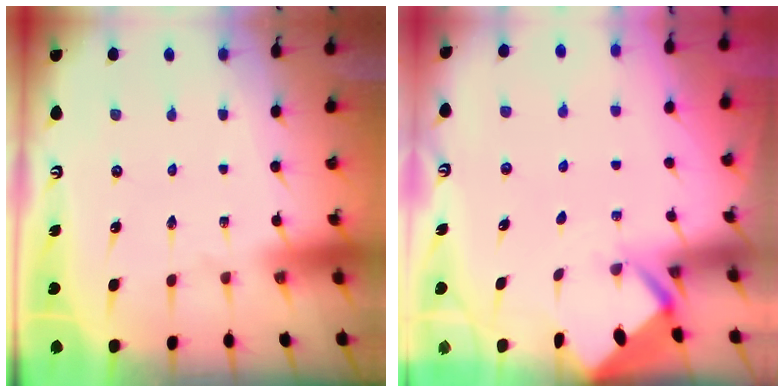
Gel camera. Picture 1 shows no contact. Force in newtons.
{"total": 2.5, "press": 2.5, "slide": 0.1}